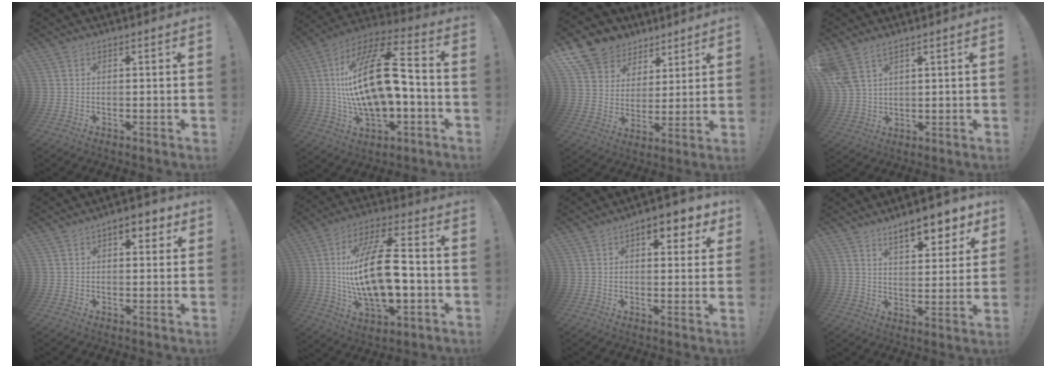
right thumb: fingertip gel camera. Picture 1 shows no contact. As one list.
[{"total": 24.0, "force": [0.2, 10.7, 21.5], "torque": [-0.401, 0.007, 0.000]}, {"total": 11.1, "force": [7.3, 8.0, 2.1], "torque": [-0.042, -0.055, 0.147]}, {"total": 6.8, "force": [4.8, 3.2, 3.6], "torque": [-0.071, -0.016, 0.097]}, {"total": 5.5, "force": [2.7, 2.8, 3.9], "torque": [-0.043, -0.006, 0.041]}, {"total": 21.1, "force": [-0.9, 9.1, 19.0], "torque": [-0.355, -0.002, -0.021]}, {"total": 7.4, "force": [3.9, 3.4, 5.2], "torque": [-0.054, -0.014, 0.061]}, {"total": 11.0, "force": [7.5, 3.5, 7.2], "torque": [-0.103, -0.044, 0.127]}]